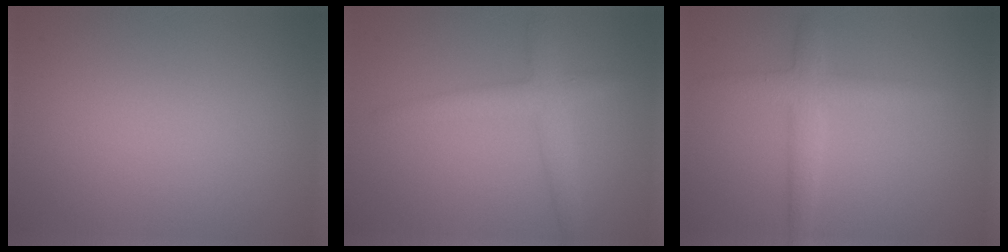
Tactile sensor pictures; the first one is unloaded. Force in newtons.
{"total": 2.6, "press": 2.6, "slide": 0.2}
{"total": 2.7, "press": 2.7, "slide": 0.1}